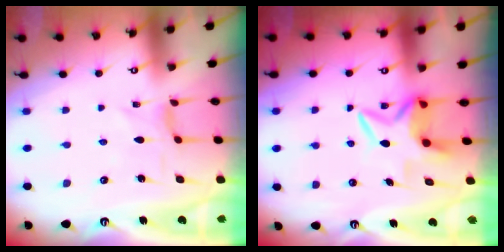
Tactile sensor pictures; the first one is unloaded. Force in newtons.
{"total": 6.2, "press": 6.2, "slide": 0.6}